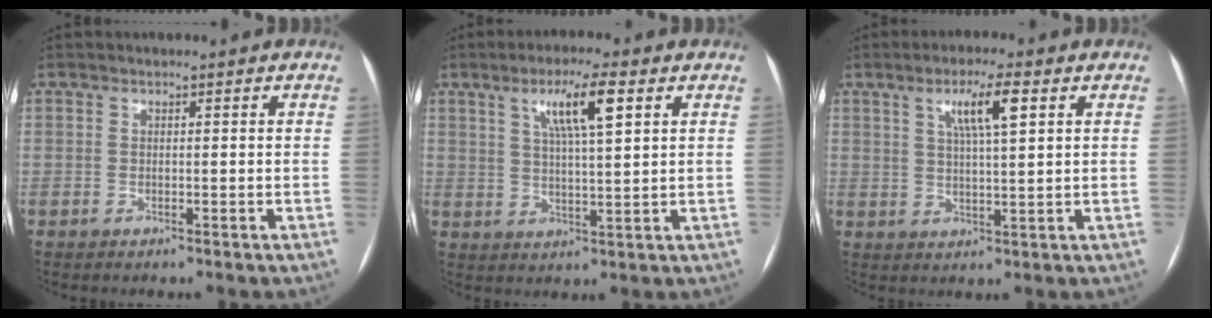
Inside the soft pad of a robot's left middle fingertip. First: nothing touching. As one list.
[{"total": 7.7, "force": [3.5, 0.7, 6.8], "torque": [-0.124, 0.008, 0.060]}, {"total": 6.3, "force": [2.7, 0.5, 5.6], "torque": [-0.102, 0.007, 0.047]}]